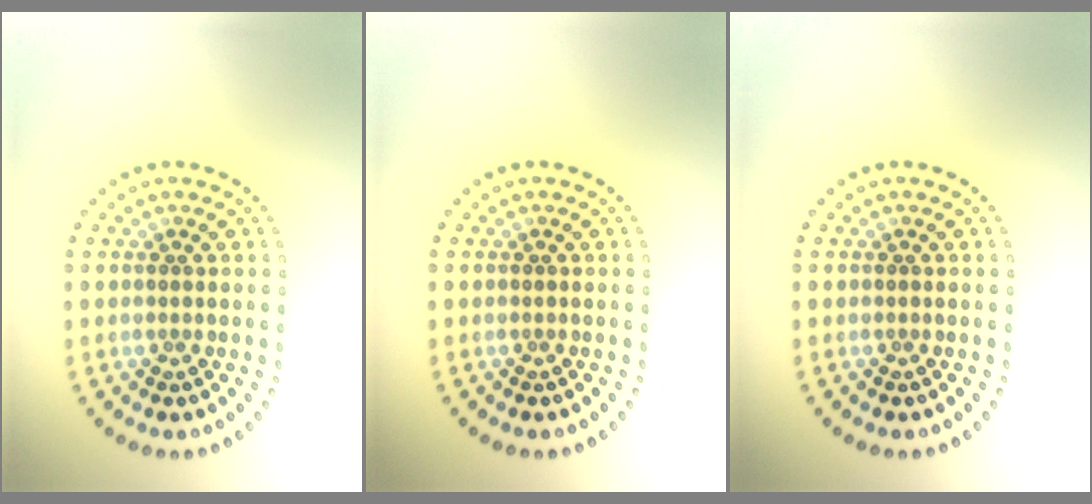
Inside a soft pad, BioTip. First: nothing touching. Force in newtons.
{"total": 0.0}
{"total": 0.0}